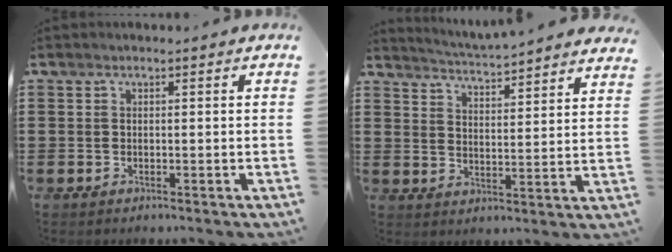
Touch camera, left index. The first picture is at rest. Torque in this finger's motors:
{"motor_torque": [1.01, -1.13, 0.19, 0.10]}